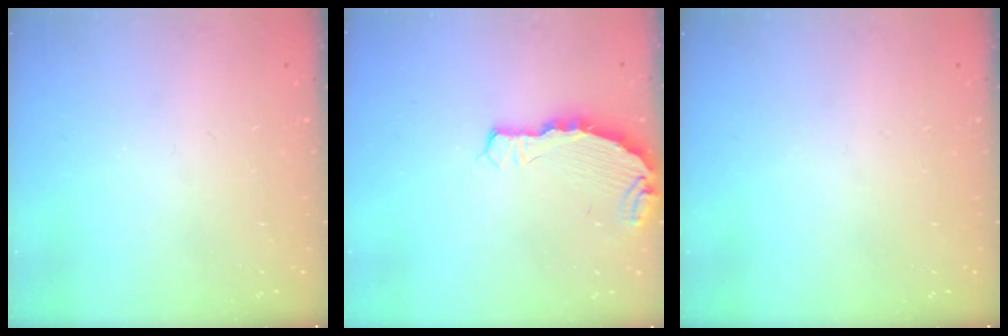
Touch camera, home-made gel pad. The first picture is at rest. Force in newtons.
{"total": 4.3, "press": 4.3, "slide": 0.3}
{"total": 0.0}